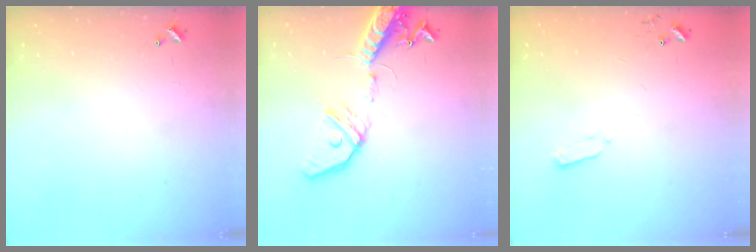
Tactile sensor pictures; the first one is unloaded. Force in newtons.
{"total": 17.0, "press": 16.7, "slide": 3.3}
{"total": 2.4, "press": 2.3, "slide": 0.4}